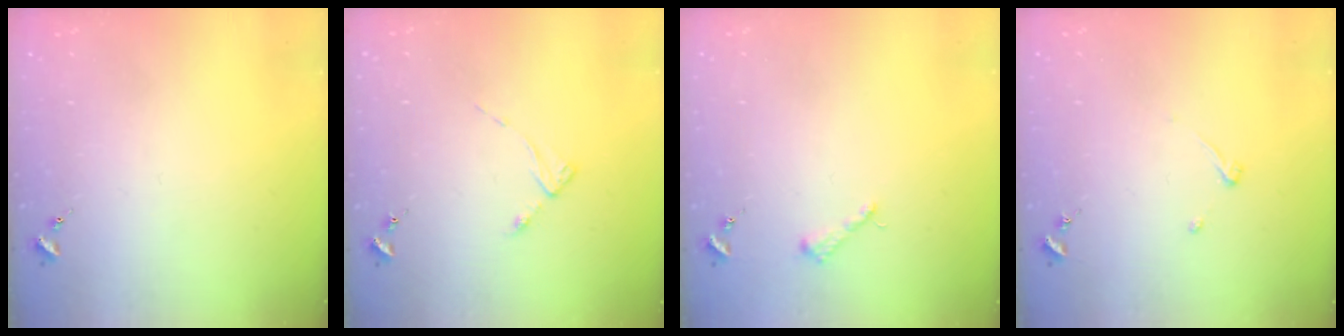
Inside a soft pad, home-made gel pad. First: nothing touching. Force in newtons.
{"total": 2.7, "press": 2.7, "slide": 0.4}
{"total": 3.6, "press": 3.6, "slide": 0.4}
{"total": 3.2, "press": 3.2, "slide": 0.5}